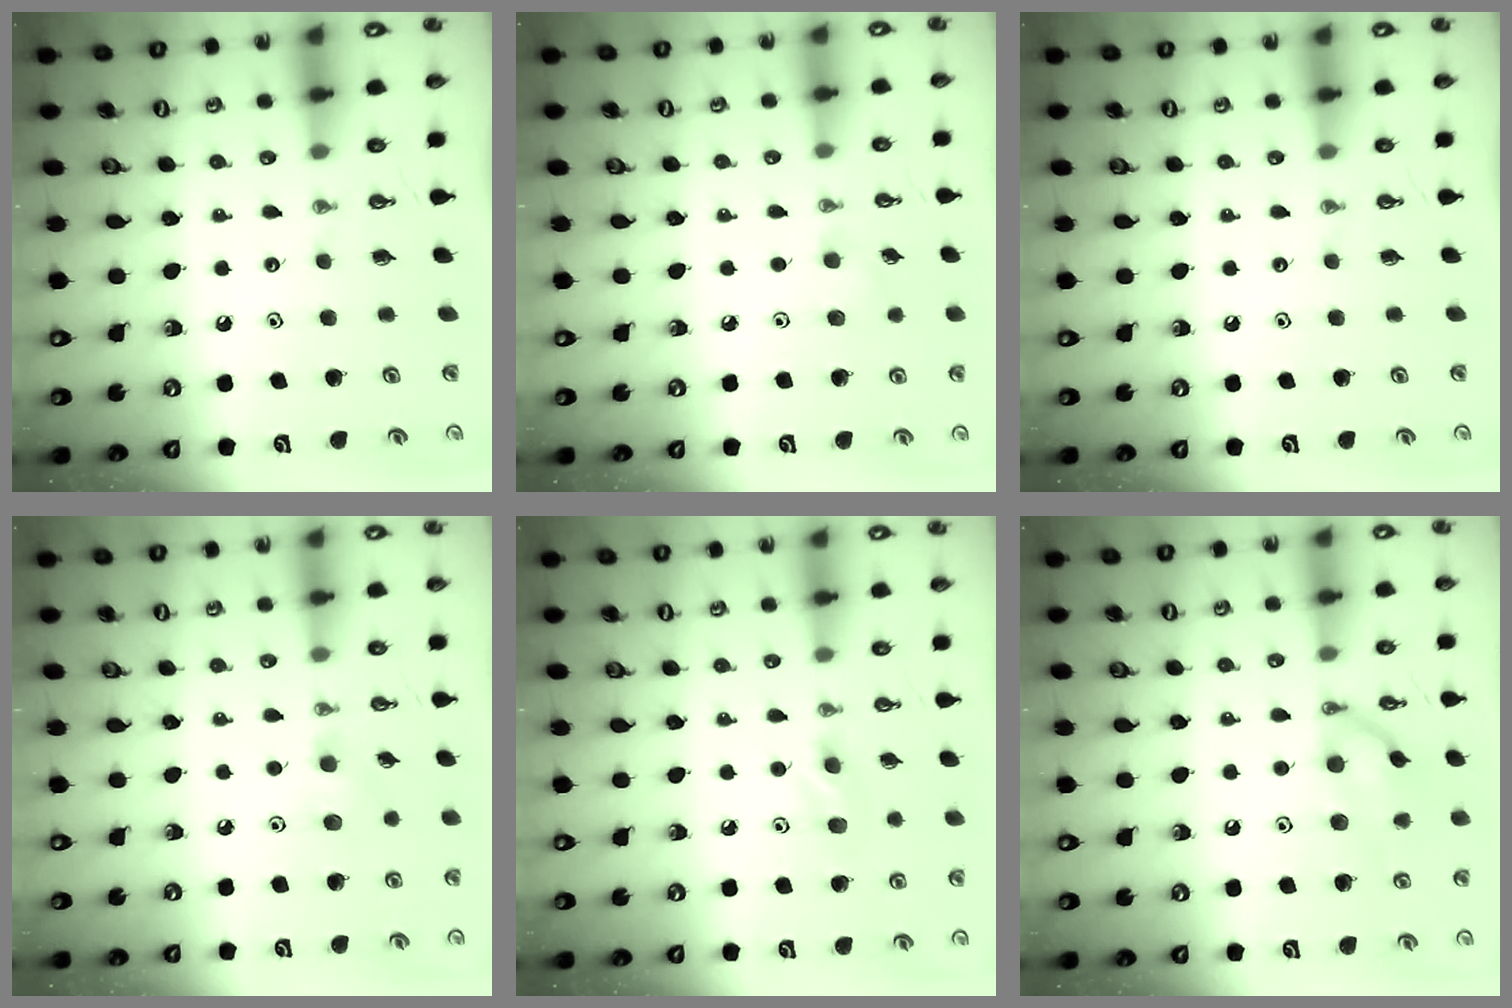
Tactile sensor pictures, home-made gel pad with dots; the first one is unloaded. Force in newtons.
{"total": 4.9, "press": 4.7, "slide": 1.3}
{"total": 0.0}
{"total": 6.1, "press": 6.0, "slide": 1.3}
{"total": 5.4, "press": 5.4, "slide": 0.5}
{"total": 11.6, "press": 11.0, "slide": 3.6}